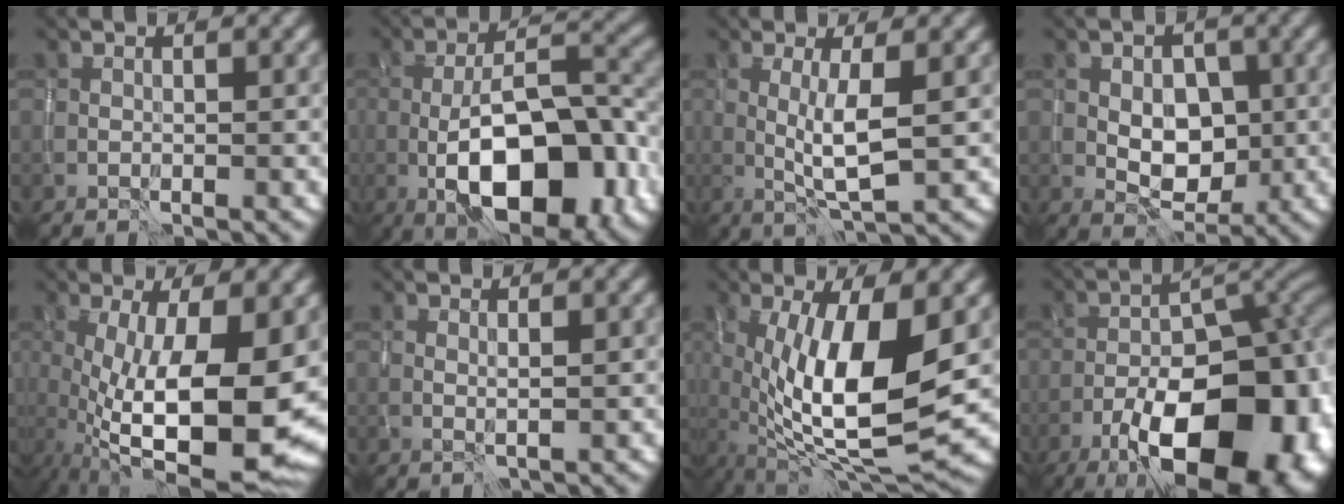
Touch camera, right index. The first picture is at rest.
{"total": 12.5, "force": [-4.6, 4.9, 10.5], "torque": [-0.163, 0.007, -0.081]}
{"total": 4.1, "force": [0.0, 0.7, 4.1], "torque": [-0.084, -0.001, 0.002]}
{"total": 5.0, "force": [-0.1, 3.4, 3.6], "torque": [-0.054, 0.000, -0.003]}
{"total": 14.3, "force": [-1.7, 5.4, 13.1], "torque": [-0.203, -0.018, -0.019]}
{"total": 0.7, "force": [0.4, -0.1, 0.6], "torque": [-0.012, 0.000, 0.005]}
{"total": 12.1, "force": [0.1, 3.9, 11.5], "torque": [-0.193, -0.011, 0.004]}
{"total": 17.4, "force": [-8.5, 8.4, 12.7], "torque": [-0.156, -0.003, -0.132]}